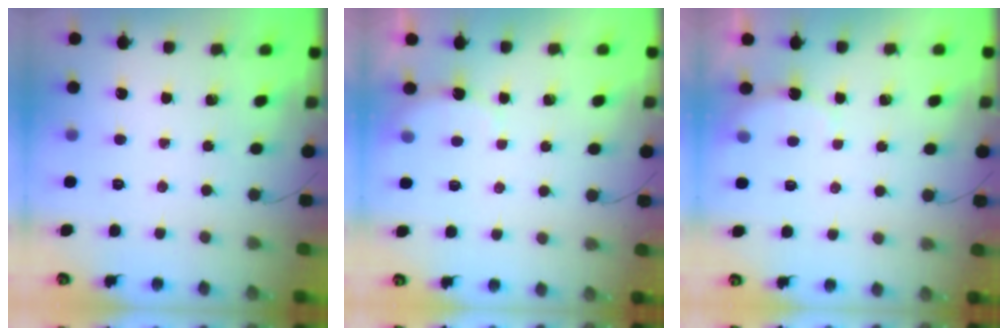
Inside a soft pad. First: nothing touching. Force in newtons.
{"total": 3.0, "press": 2.9, "slide": 0.7}
{"total": 3.0, "press": 2.9, "slide": 0.7}